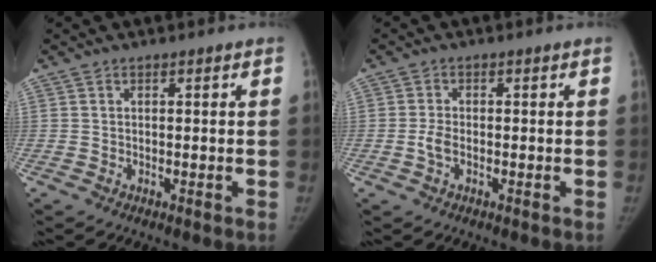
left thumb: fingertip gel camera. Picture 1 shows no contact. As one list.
[{"total": 2.3, "force": [-0.6, 1.3, 1.8], "torque": [-0.042, 0.006, -0.013]}]